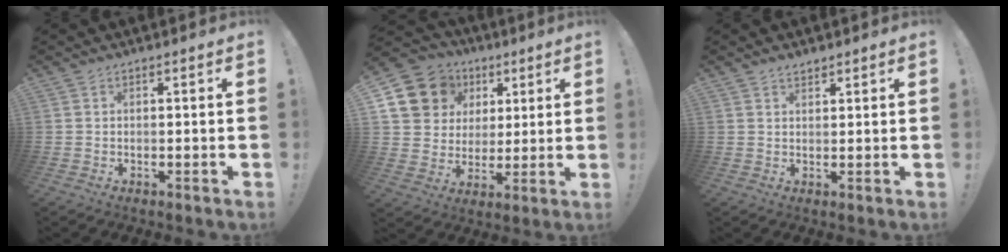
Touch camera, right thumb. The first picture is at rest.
{"total": 13.4, "force": [5.8, 11.4, 3.9], "torque": [-0.063, -0.025, 0.132]}
{"total": 2.0, "force": [1.8, 0.8, 0.6], "torque": [0.001, -0.012, 0.031]}